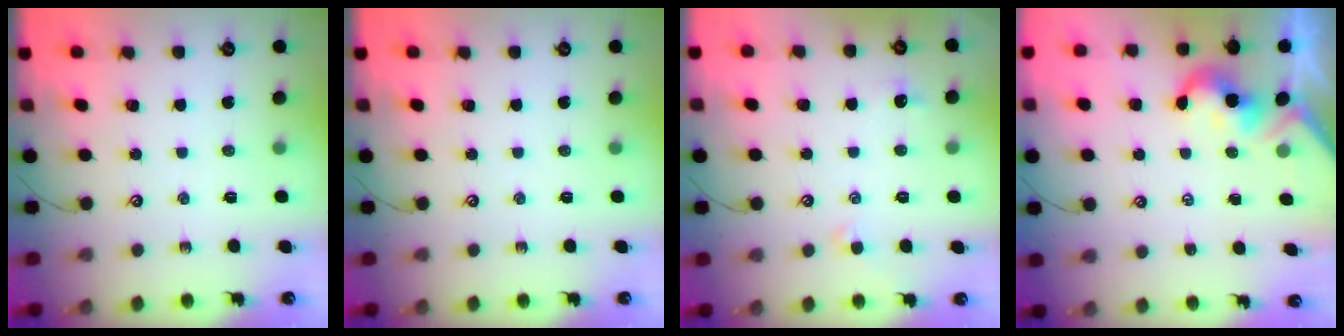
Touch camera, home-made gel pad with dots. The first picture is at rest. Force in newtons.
{"total": 0.0}
{"total": 0.9, "press": 0.7, "slide": 0.5}
{"total": 2.0, "press": 1.9, "slide": 0.5}